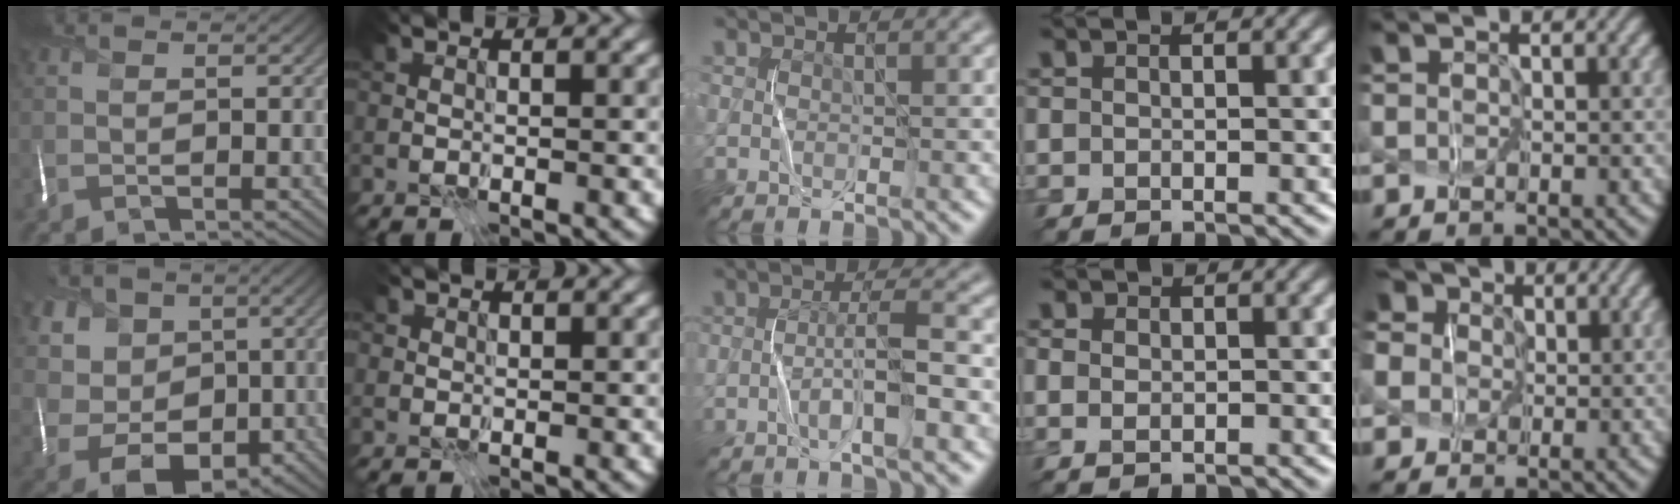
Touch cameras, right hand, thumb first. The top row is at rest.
{"thumb": {"total": 9.6, "force": [0.6, 8.4, 4.7], "torque": [-0.123, -0.015, 0.012]}, "index": {"total": 1.4, "force": [0.9, 1.0, 0.2], "torque": [-0.002, 0.000, 0.019]}, "middle": {"total": 3.1, "force": [-1.5, 0.2, 2.7], "torque": [-0.048, 0.010, -0.033]}, "ring": {"total": 1.5, "force": [0.1, 1.0, 1.0], "torque": [-0.018, 0.004, -0.001]}, "little": {"total": 6.9, "force": [1.4, 5.8, 3.3], "torque": [-0.091, 0.022, -0.012]}}